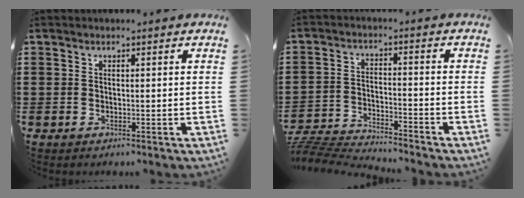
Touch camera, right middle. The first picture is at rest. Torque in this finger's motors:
{"motor_torque": [0.86, 0.00, 0.00, 0.00]}